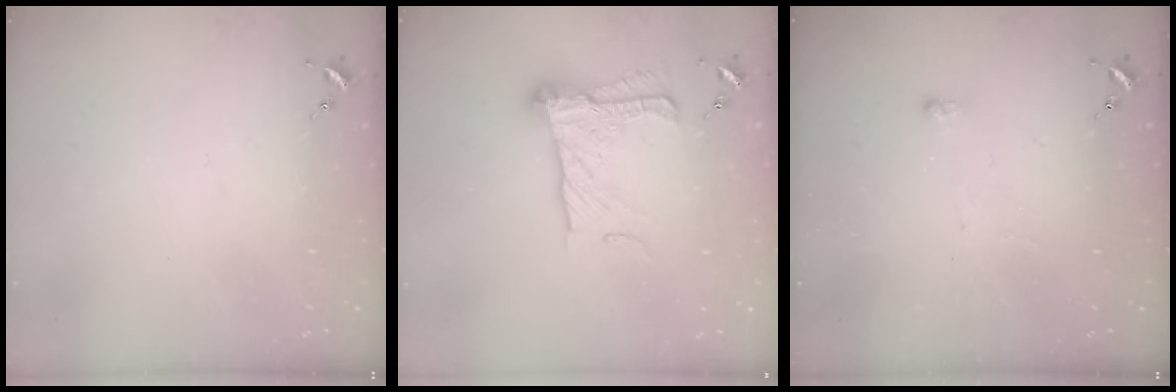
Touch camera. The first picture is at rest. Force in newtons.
{"total": 18.0, "press": 17.9, "slide": 1.3}
{"total": 2.9, "press": 2.9, "slide": 0.3}